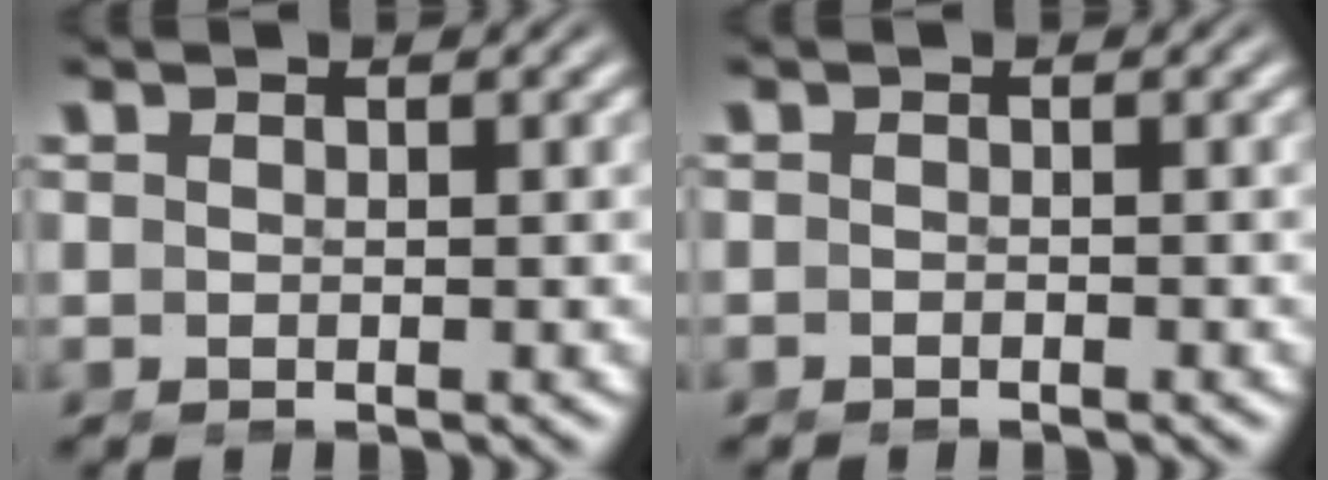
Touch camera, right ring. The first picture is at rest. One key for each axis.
{"total": 0.7, "fx": -0.7, "fy": -0.1, "fz": -0.1, "tx": -0.003, "ty": -0.008, "tz": -0.009}